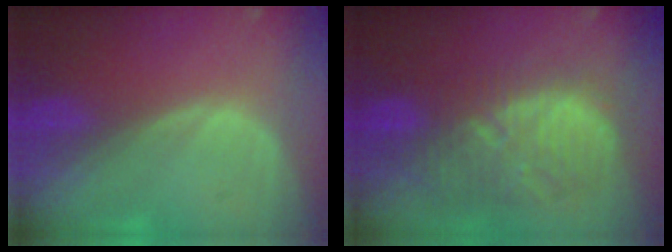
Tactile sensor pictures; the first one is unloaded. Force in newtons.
{"total": 11.0, "press": 10.6, "slide": 2.7}